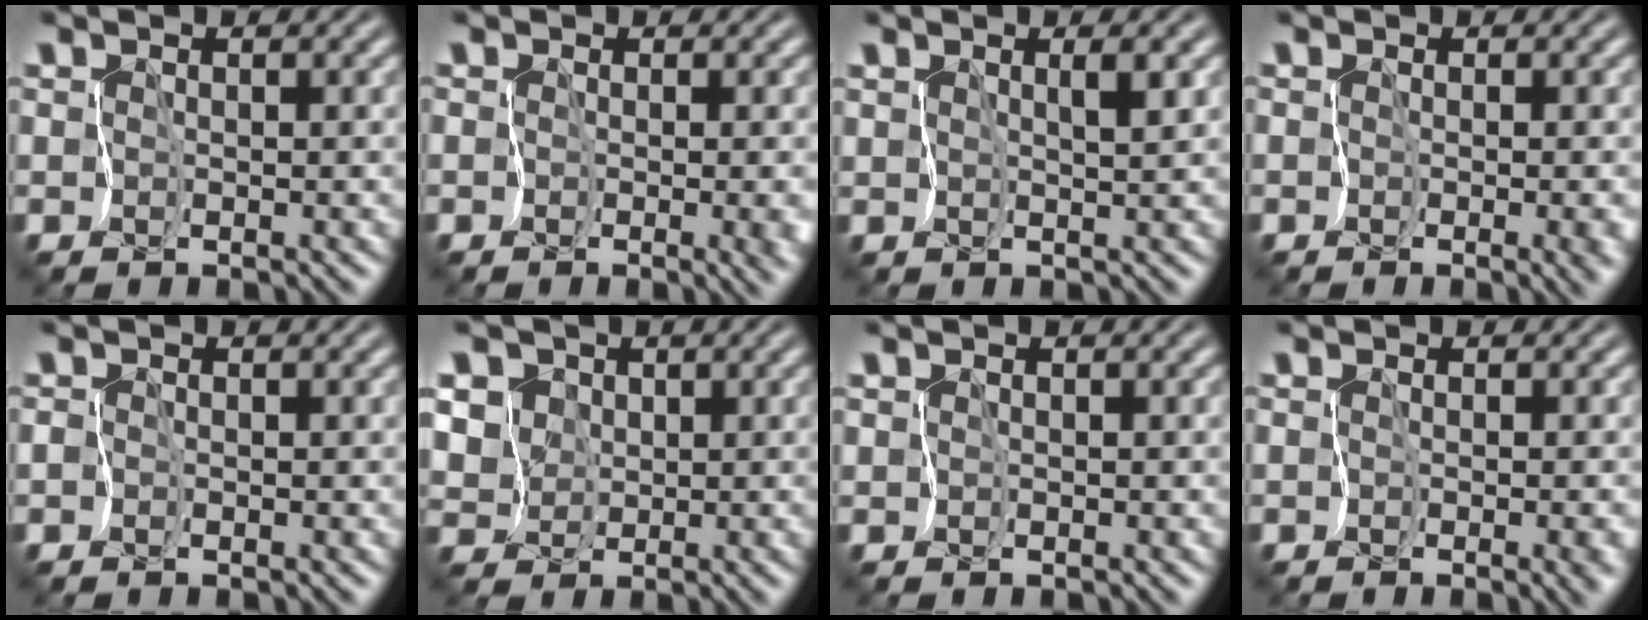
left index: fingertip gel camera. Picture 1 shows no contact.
{"total": 3.0, "force": [-0.8, 1.4, 2.5], "torque": [-0.020, -0.013, -0.006]}
{"total": 1.3, "force": [0.7, 0.1, 1.1], "torque": [-0.025, -0.004, 0.017]}
{"total": 2.8, "force": [-1.0, 1.3, 2.3], "torque": [-0.015, -0.013, -0.007]}
{"total": 0.7, "force": [-0.2, 0.7, 0.2], "torque": [0.008, 0.006, -0.013]}
{"total": 7.9, "force": [3.9, 6.1, 3.2], "torque": [-0.073, 0.028, 0.041]}
{"total": 0.6, "force": [0.3, 0.5, 0.1], "torque": [0.003, 0.004, 0.000]}
{"total": 2.8, "force": [-1.2, 1.3, 2.1], "torque": [-0.009, -0.011, -0.008]}